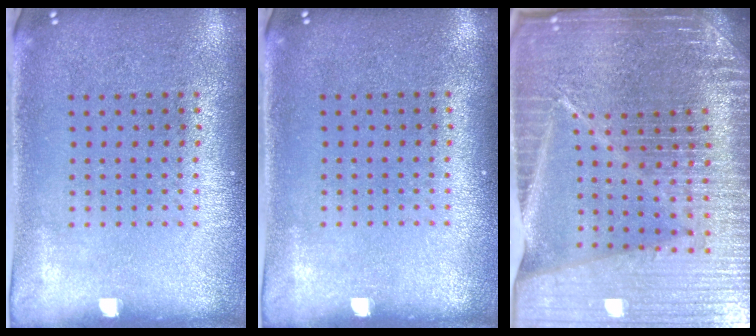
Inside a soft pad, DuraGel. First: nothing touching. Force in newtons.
{"total": 0.0}
{"total": 6.9, "press": 5.9, "slide": 3.6}